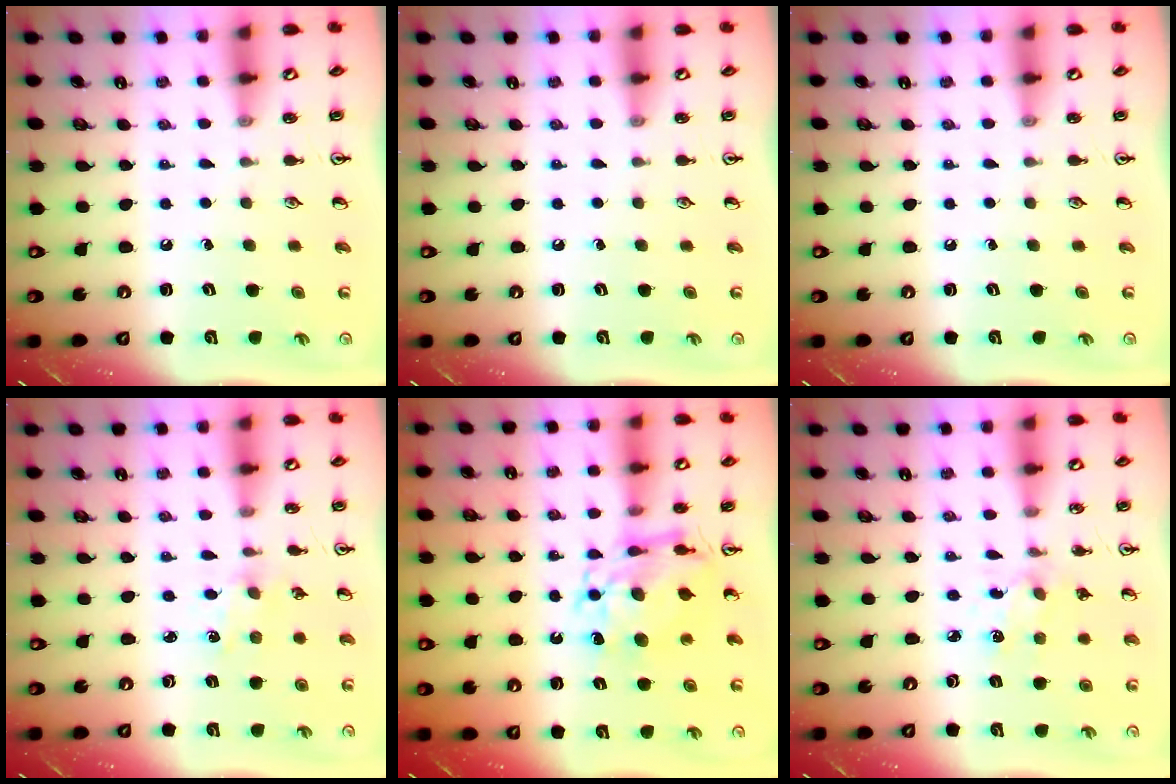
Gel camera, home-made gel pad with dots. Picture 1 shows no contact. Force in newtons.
{"total": 0.0}
{"total": 0.0}
{"total": 0.7, "press": 0.7, "slide": 0.2}
{"total": 12.0, "press": 12.0, "slide": 1.0}
{"total": 2.3, "press": 2.2, "slide": 0.5}